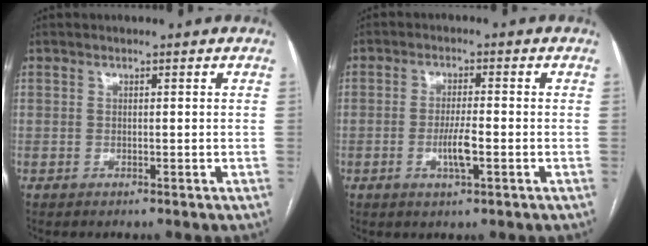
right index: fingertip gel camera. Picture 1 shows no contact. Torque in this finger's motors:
{"motor_torque": [0.99, -0.09, 0.50, 0.07]}